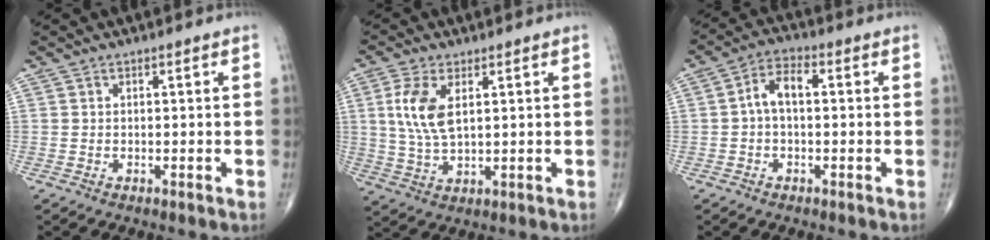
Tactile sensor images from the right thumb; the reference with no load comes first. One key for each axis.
{"total": 8.2, "fx": 2.2, "fy": 3.8, "fz": 6.9, "tx": -0.149, "ty": -0.005, "tz": 0.049}
{"total": 5.6, "fx": 0.1, "fy": 3.0, "fz": 4.7, "tx": -0.084, "ty": 0.024, "tz": -0.006}